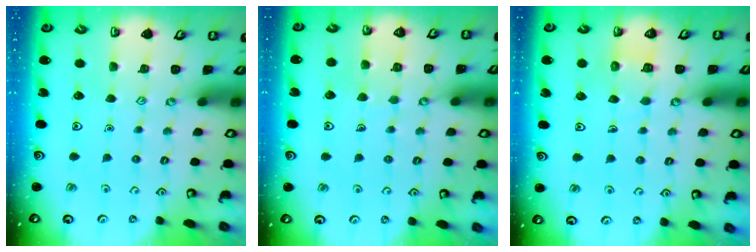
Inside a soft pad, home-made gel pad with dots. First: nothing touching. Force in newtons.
{"total": 4.5, "press": 4.5, "slide": 0.4}
{"total": 5.3, "press": 5.3, "slide": 0.4}